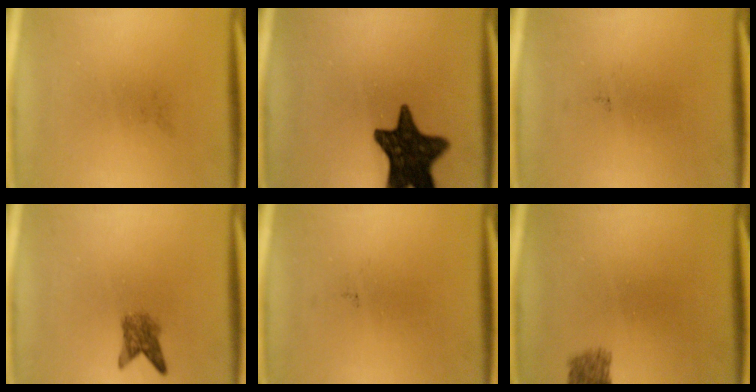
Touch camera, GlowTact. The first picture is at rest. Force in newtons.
{"total": 15.5}
{"total": 0.0}
{"total": 2.9}
{"total": 0.0}
{"total": 2.5}